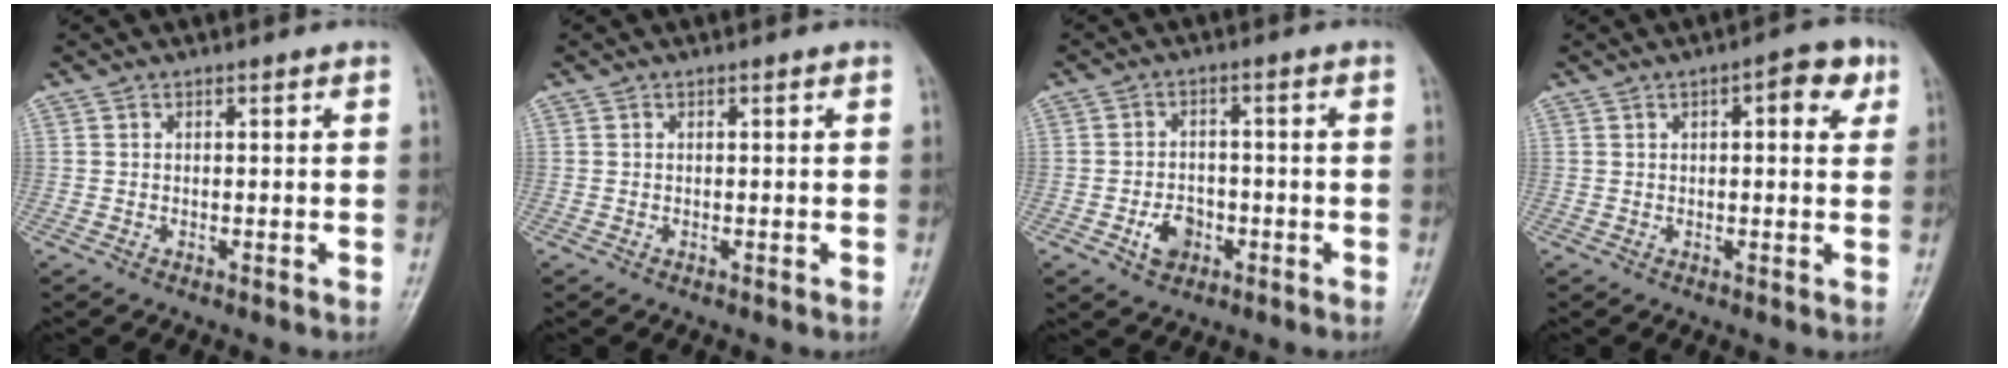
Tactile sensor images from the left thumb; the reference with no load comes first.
{"total": 0.0}
{"total": 5.4, "force": [-2.2, 4.0, 2.9], "torque": [-0.030, 0.017, -0.035]}
{"total": 5.9, "force": [2.1, 2.4, 4.9], "torque": [-0.049, 0.003, 0.020]}